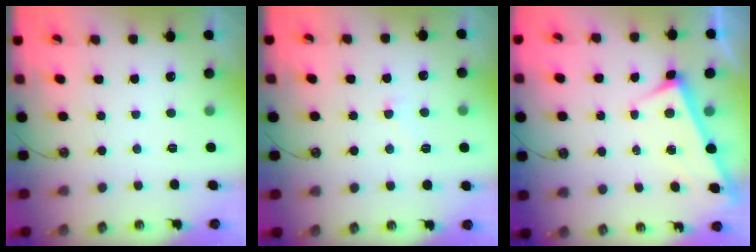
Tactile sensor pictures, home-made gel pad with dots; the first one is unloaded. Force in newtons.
{"total": 3.4, "press": 3.4, "slide": 0.4}
{"total": 2.9, "press": 2.9, "slide": 0.2}